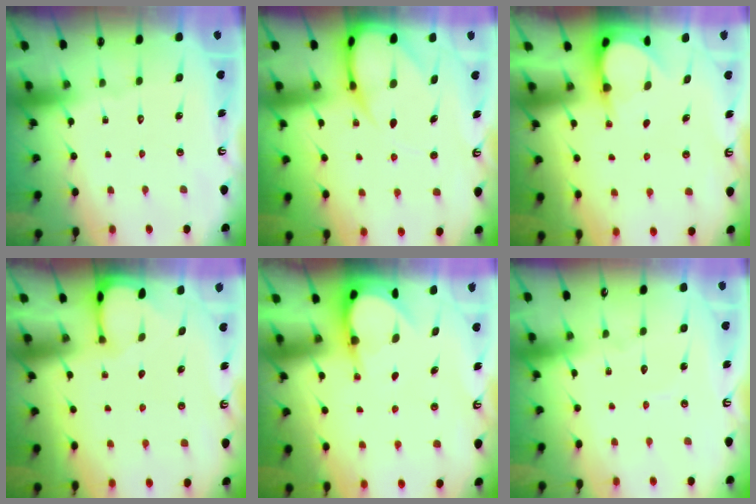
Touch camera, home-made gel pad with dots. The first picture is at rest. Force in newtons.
{"total": 8.3, "press": 8.3, "slide": 1.0}
{"total": 3.8, "press": 3.8, "slide": 0.4}
{"total": 1.2, "press": 1.2, "slide": 0.3}
{"total": 4.6, "press": 4.6, "slide": 0.3}
{"total": 3.9, "press": 3.9, "slide": 0.3}